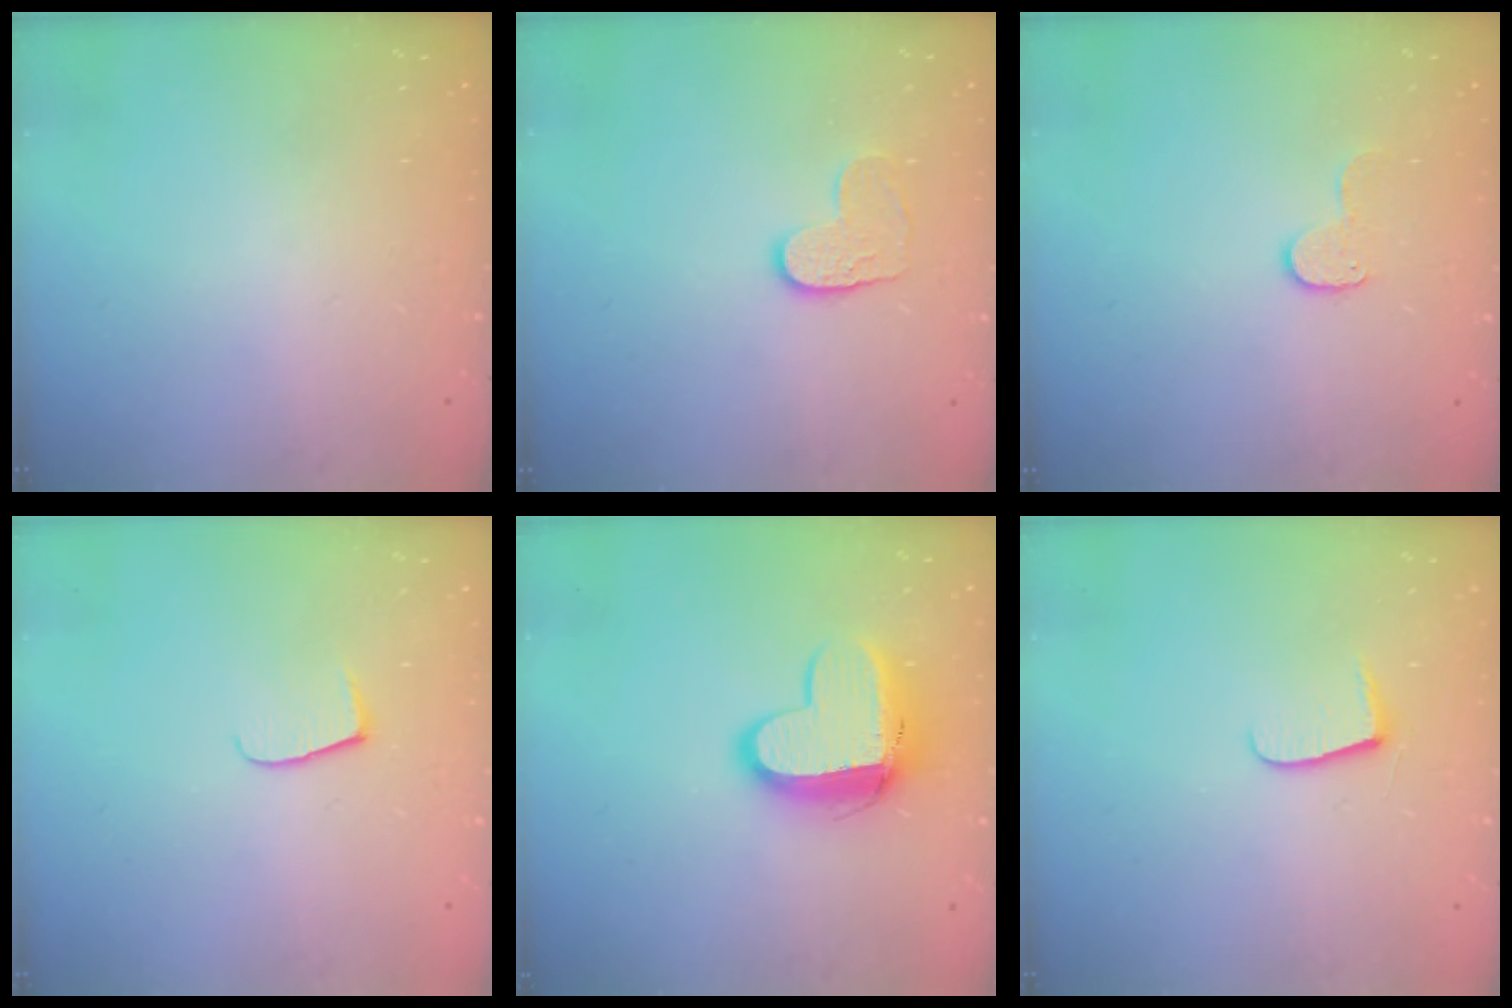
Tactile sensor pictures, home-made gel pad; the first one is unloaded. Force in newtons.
{"total": 6.6, "press": 6.6, "slide": 0.3}
{"total": 6.7, "press": 6.7, "slide": 0.4}
{"total": 6.2, "press": 6.1, "slide": 0.6}
{"total": 12.0, "press": 11.9, "slide": 1.2}
{"total": 6.5, "press": 6.5, "slide": 0.8}